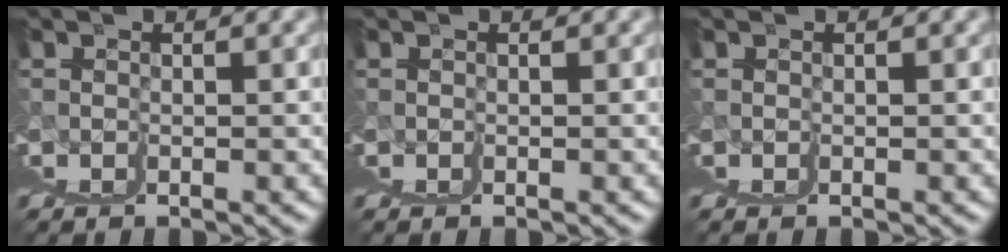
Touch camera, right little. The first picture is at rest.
{"total": 0.0}
{"total": 0.0}